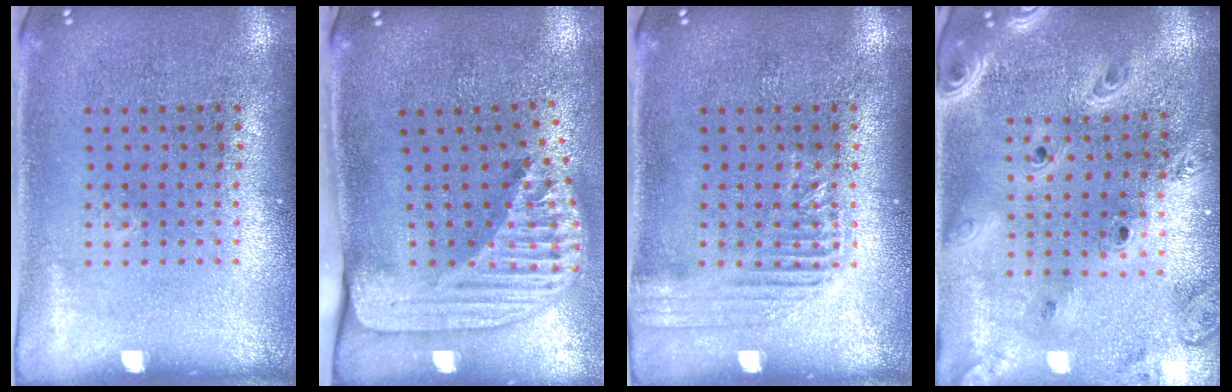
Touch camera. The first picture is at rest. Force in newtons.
{"total": 2.5, "press": 1.8, "slide": 1.8}
{"total": 1.7, "press": 1.6, "slide": 0.2}
{"total": 3.0, "press": 2.5, "slide": 1.6}